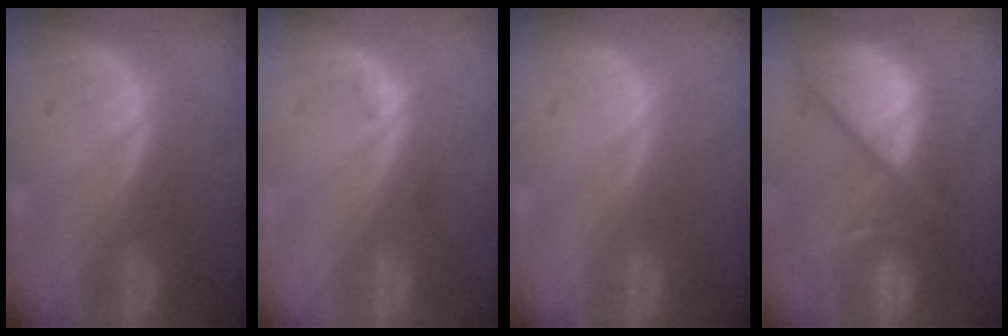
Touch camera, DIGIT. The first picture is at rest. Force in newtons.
{"total": 0.8, "press": 0.7, "slide": 0.1}
{"total": 0.0}
{"total": 12.4, "press": 10.2, "slide": 7.0}